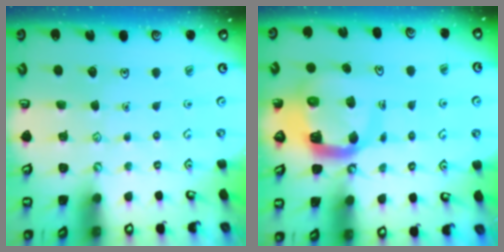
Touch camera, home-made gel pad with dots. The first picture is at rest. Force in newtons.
{"total": 9.0, "press": 9.0, "slide": 1.2}